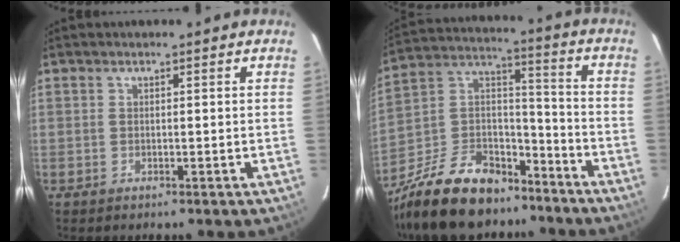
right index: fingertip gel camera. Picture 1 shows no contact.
{"total": 23.5, "force": [-16.6, 11.8, 11.7], "torque": [-0.258, 0.032, -0.267]}